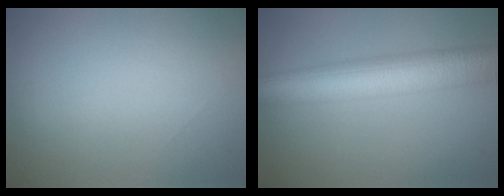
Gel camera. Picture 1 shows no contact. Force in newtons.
{"total": 8.8, "press": 8.8, "slide": 0.5}